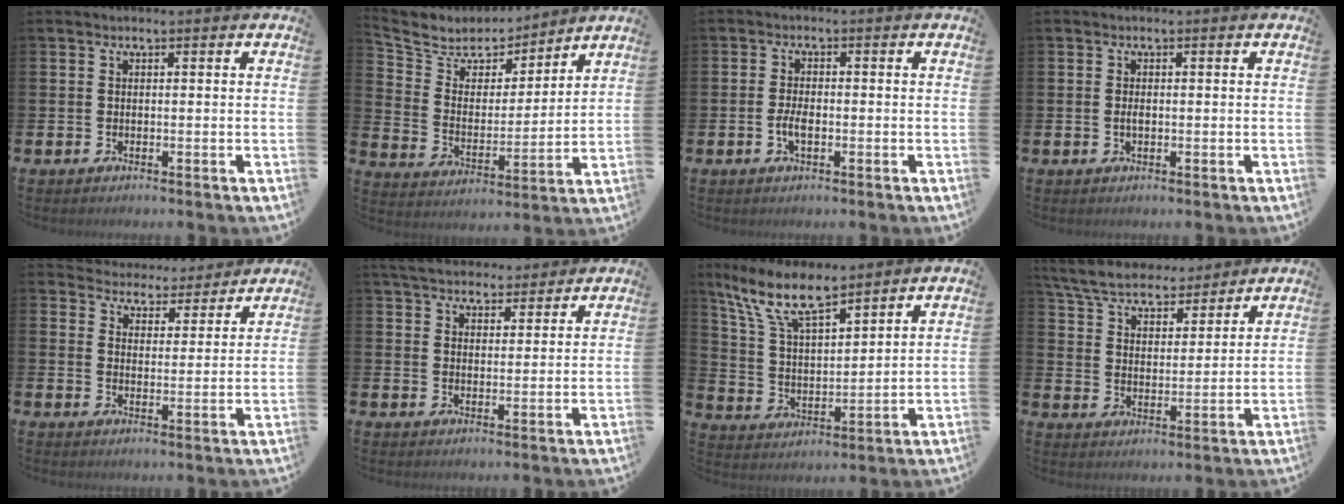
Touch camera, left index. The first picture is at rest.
{"total": 6.4, "force": [5.9, 2.5, -0.1], "torque": [-0.048, -0.048, 0.103]}
{"total": 2.4, "force": [-0.9, 1.0, 2.0], "torque": [-0.036, 0.001, -0.017]}
{"total": 0.9, "force": [-0.3, 0.4, 0.8], "torque": [-0.013, 0.002, -0.006]}
{"total": 4.5, "force": [4.3, 1.2, -0.5], "torque": [-0.012, -0.040, 0.072]}
{"total": 5.5, "force": [5.3, 1.5, 0.7], "torque": [-0.031, -0.024, 0.097]}
{"total": 10.5, "force": [8.4, 3.0, 5.5], "torque": [-0.140, -0.024, 0.153]}
{"total": 7.0, "force": [6.6, 1.8, 1.2], "torque": [-0.060, -0.036, 0.119]}